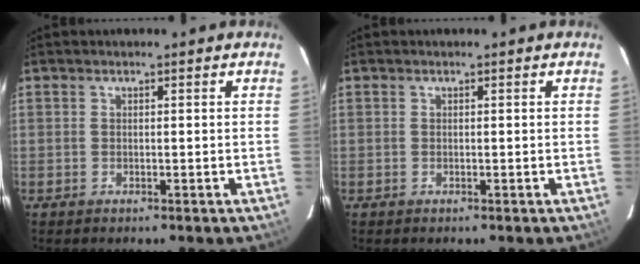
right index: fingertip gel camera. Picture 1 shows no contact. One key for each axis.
{"total": 0.0}